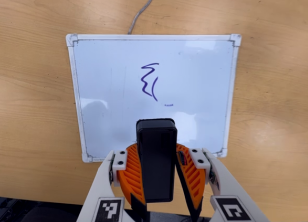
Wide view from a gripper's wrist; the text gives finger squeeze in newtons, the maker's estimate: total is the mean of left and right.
{"total": 10.7, "left": 11.2, "right": 10.3}